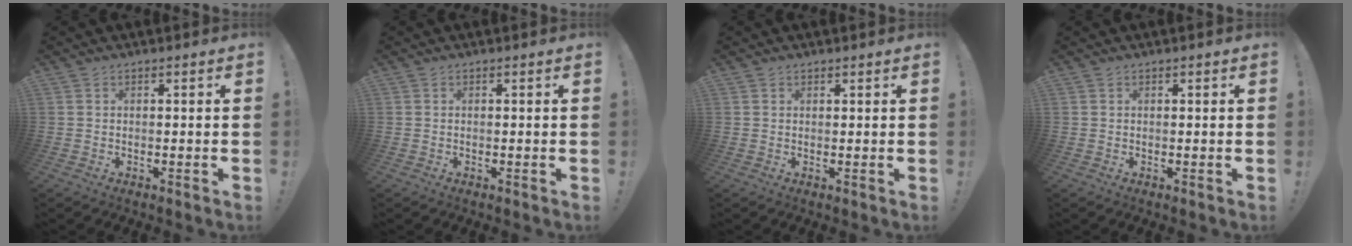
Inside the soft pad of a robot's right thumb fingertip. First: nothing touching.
{"total": 0.0}
{"total": 0.9, "force": [0.9, 0.3, 0.0], "torque": [0.008, -0.005, 0.016]}
{"total": 0.0}